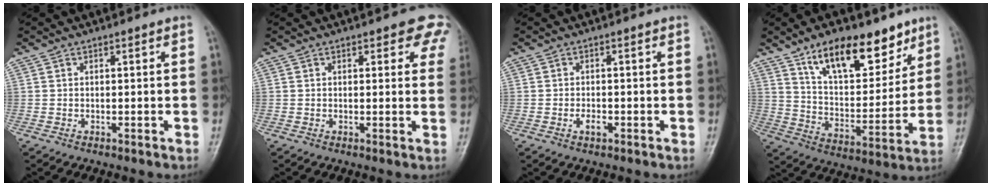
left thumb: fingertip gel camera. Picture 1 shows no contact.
{"total": 5.6, "force": [3.5, 2.9, 3.2], "torque": [0.004, -0.010, 0.026]}
{"total": 1.8, "force": [-0.7, 1.0, 1.3], "torque": [-0.023, 0.003, -0.014]}
{"total": 17.7, "force": [11.4, 8.0, 10.9], "torque": [-0.121, -0.061, 0.196]}